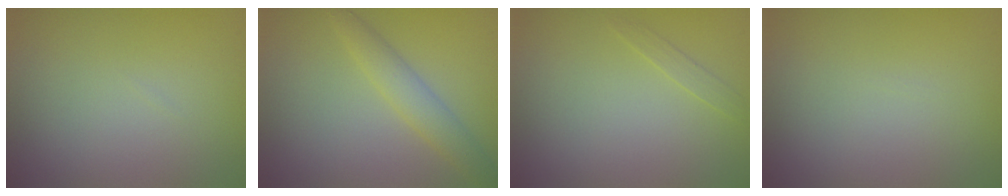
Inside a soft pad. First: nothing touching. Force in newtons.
{"total": 2.6, "press": 2.6, "slide": 0.0}
{"total": 0.7, "press": 0.7, "slide": 0.0}
{"total": 0.0}